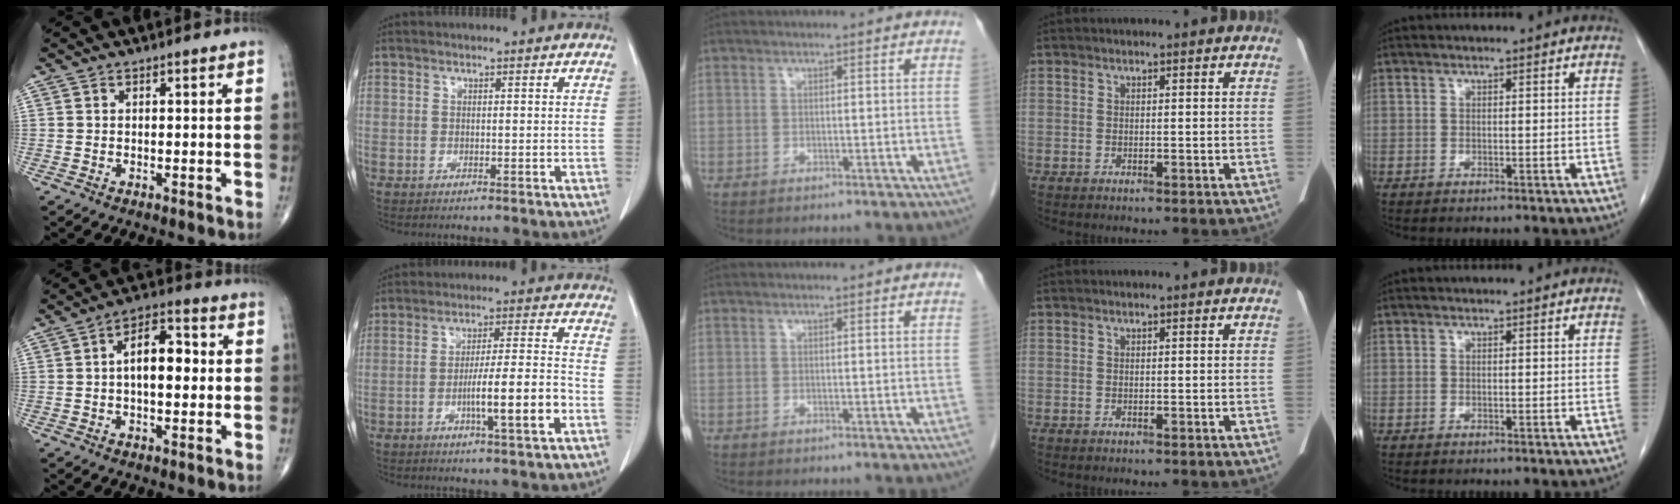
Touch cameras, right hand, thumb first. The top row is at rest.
{"thumb": {"total": 9.7, "force": [0.6, 5.0, 8.3], "torque": [-0.120, 0.022, 0.004]}, "index": {"total": 9.6, "force": [-3.4, 0.0, 9.0], "torque": [-0.145, 0.000, -0.055]}}